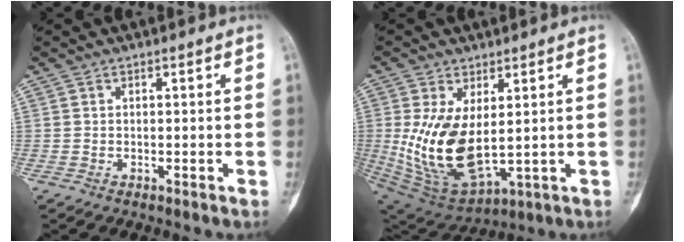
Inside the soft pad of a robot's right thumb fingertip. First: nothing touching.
{"total": 15.1, "force": [1.2, 7.9, 12.9], "torque": [-0.243, -0.019, 0.049]}